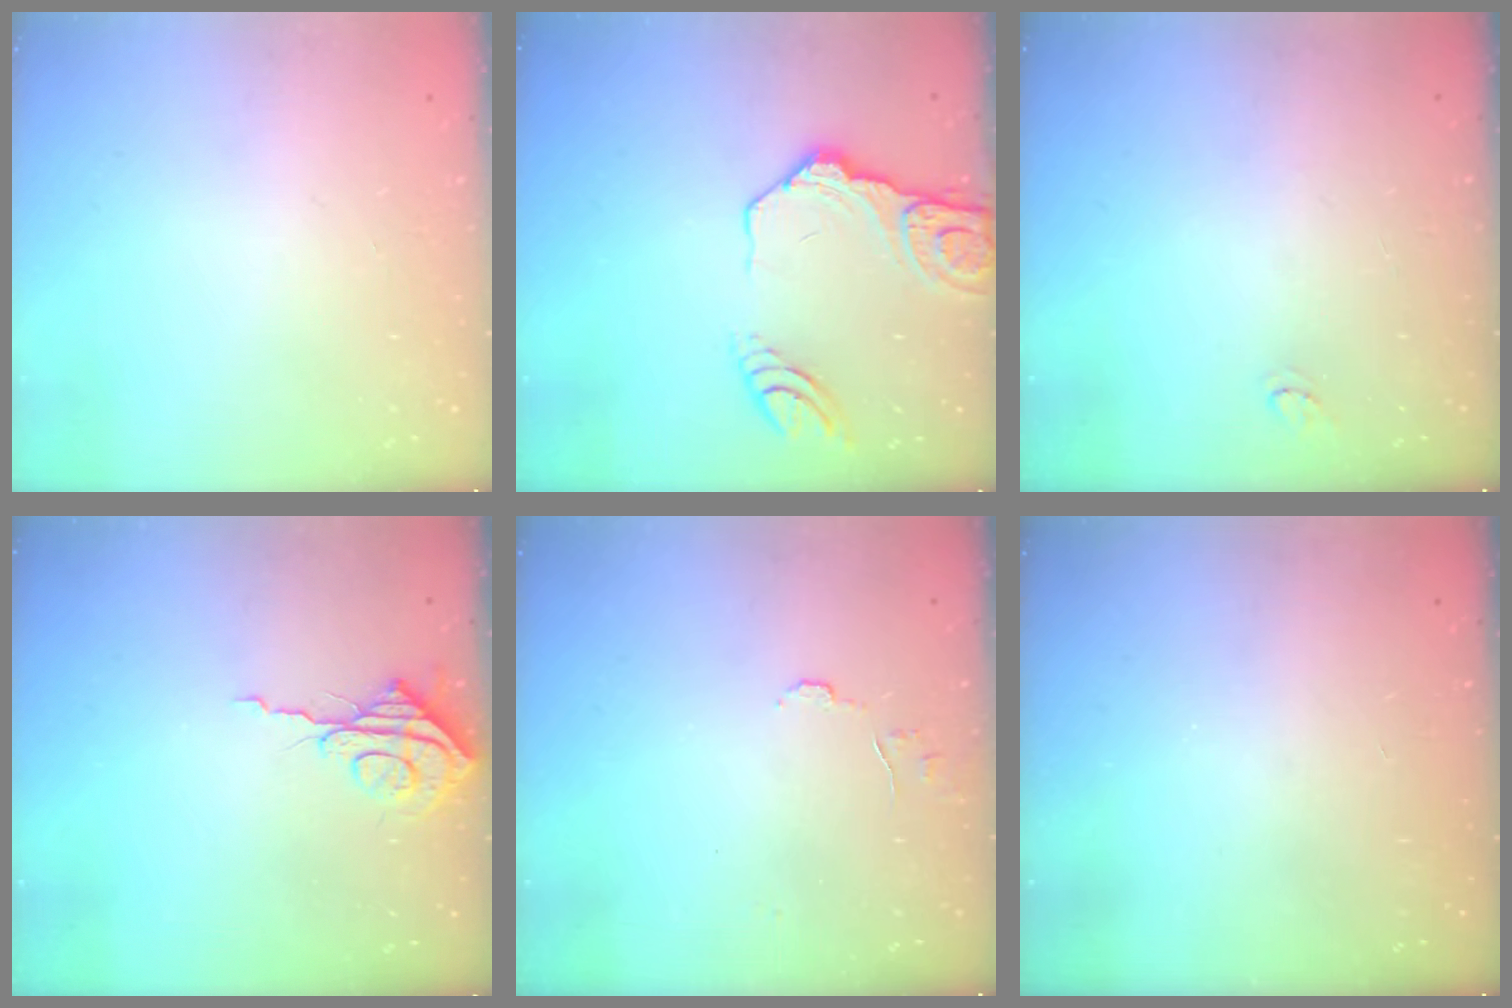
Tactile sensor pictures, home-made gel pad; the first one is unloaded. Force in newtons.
{"total": 14.0, "press": 13.9, "slide": 1.6}
{"total": 3.2, "press": 3.2, "slide": 0.3}
{"total": 8.3, "press": 8.3, "slide": 0.6}
{"total": 5.8, "press": 5.8, "slide": 0.4}
{"total": 0.0}